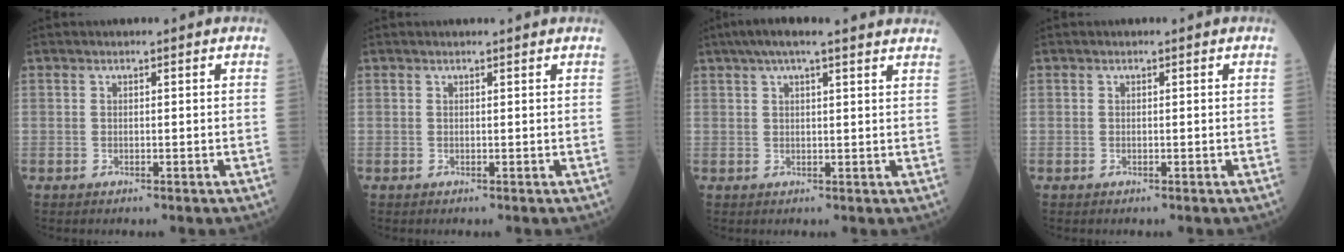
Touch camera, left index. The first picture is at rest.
{"total": 1.4, "force": [1.4, -0.2, 0.3], "torque": [-0.008, 0.003, 0.017]}
{"total": 12.1, "force": [10.0, 1.1, 6.7], "torque": [-0.104, 0.047, 0.125]}
{"total": 0.0}